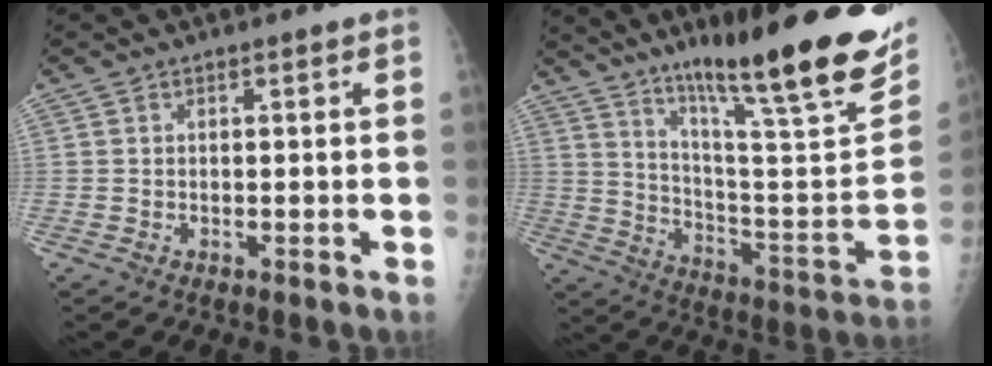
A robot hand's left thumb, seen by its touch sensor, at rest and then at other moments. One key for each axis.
{"total": 28.6, "fx": 18.4, "fy": 4.2, "fz": 21.5, "tx": -0.304, "ty": -0.075, "tz": 0.286}